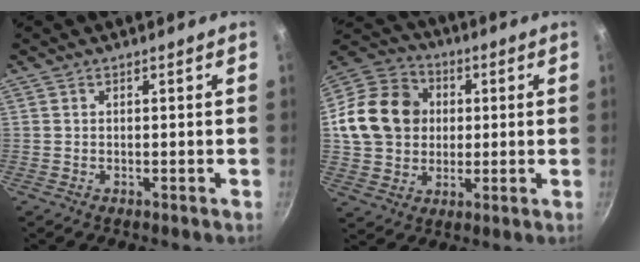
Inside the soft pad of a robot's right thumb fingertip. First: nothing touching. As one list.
[{"total": 16.8, "force": [1.9, 14.0, 8.9], "torque": [-0.140, 0.022, 0.028]}]